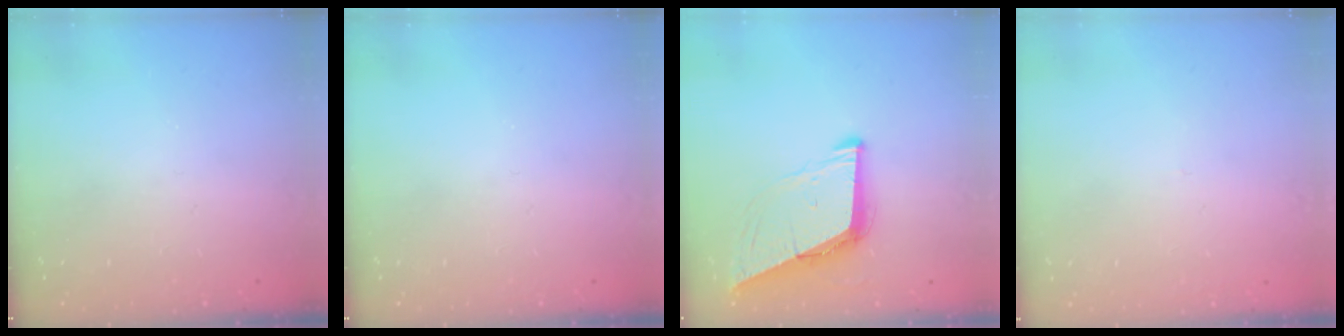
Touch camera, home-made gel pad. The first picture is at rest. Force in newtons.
{"total": 0.0}
{"total": 8.6, "press": 7.7, "slide": 3.8}
{"total": 2.7, "press": 2.7, "slide": 0.3}